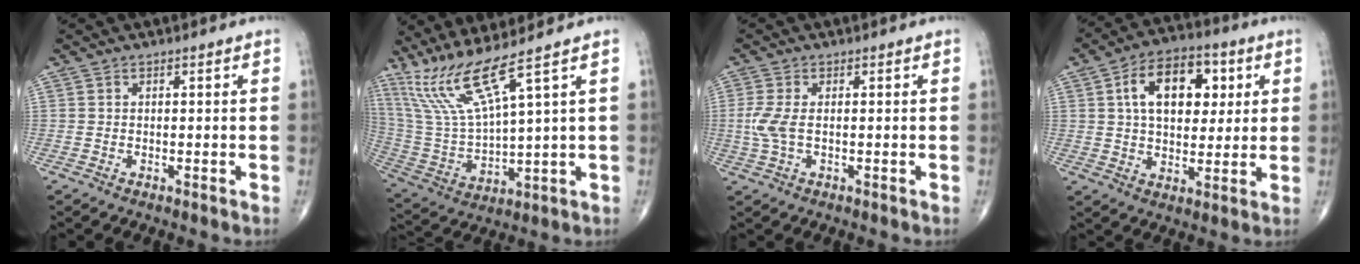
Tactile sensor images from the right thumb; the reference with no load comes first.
{"total": 12.3, "force": [8.8, -0.8, 8.6], "torque": [-0.192, -0.050, 0.189]}
{"total": 4.1, "force": [-0.1, 1.8, 3.7], "torque": [-0.104, 0.000, -0.003]}
{"total": 14.8, "force": [4.0, 9.1, 10.9], "torque": [-0.140, 0.005, 0.061]}